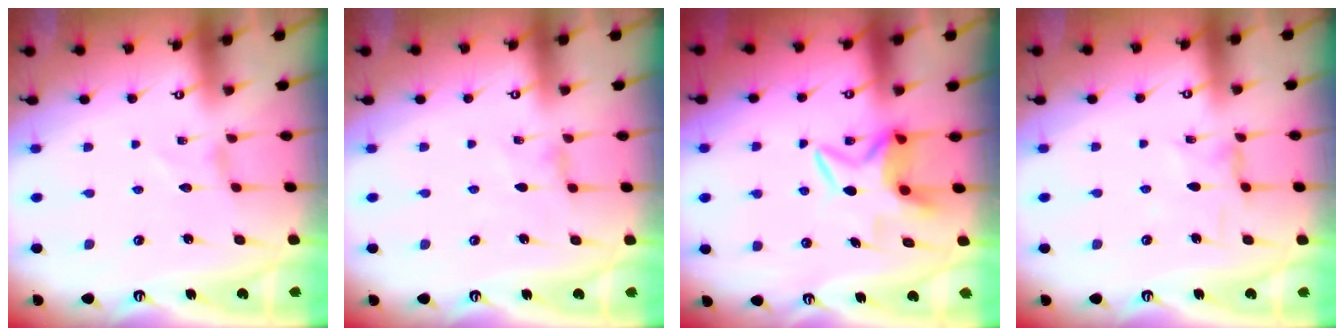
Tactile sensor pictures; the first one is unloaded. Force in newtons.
{"total": 0.6, "press": 0.6, "slide": 0.2}
{"total": 6.2, "press": 6.2, "slide": 1.1}
{"total": 2.0, "press": 2.0, "slide": 0.2}